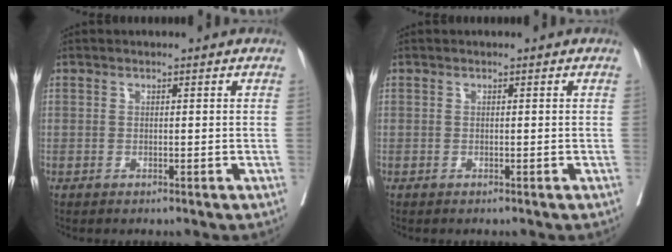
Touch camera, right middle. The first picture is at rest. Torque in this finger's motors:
{"motor_torque": [0.65, -0.62, 0.04, 0.01]}